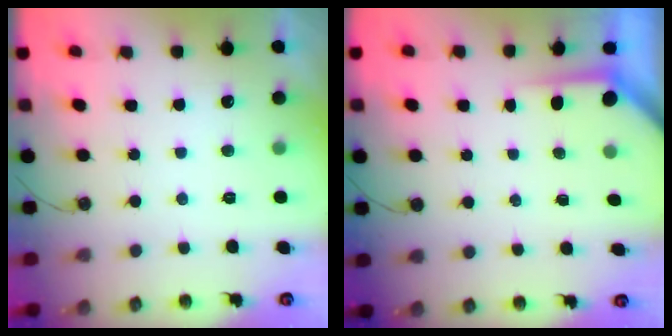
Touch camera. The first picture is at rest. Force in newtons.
{"total": 3.5, "press": 3.5, "slide": 0.3}